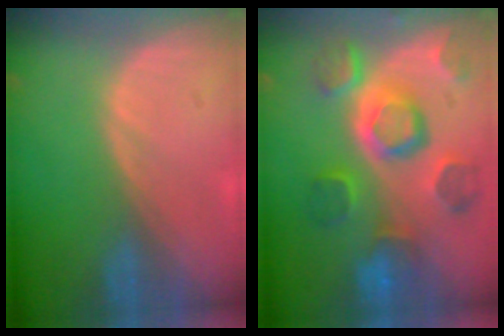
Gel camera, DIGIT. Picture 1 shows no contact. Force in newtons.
{"total": 11.9, "press": 10.3, "slide": 6.0}